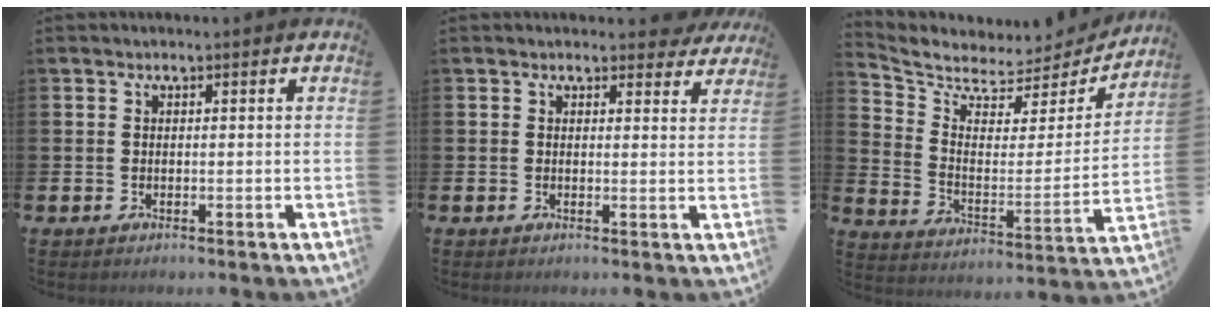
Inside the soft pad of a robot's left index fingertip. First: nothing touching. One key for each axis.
{"total": 2.0, "fx": 1.8, "fy": 0.7, "fz": 0.3, "tx": 0.008, "ty": -0.006, "tz": 0.029}
{"total": 5.7, "fx": 5.2, "fy": 2.2, "fz": 0.7, "tx": -0.056, "ty": -0.054, "tz": 0.084}